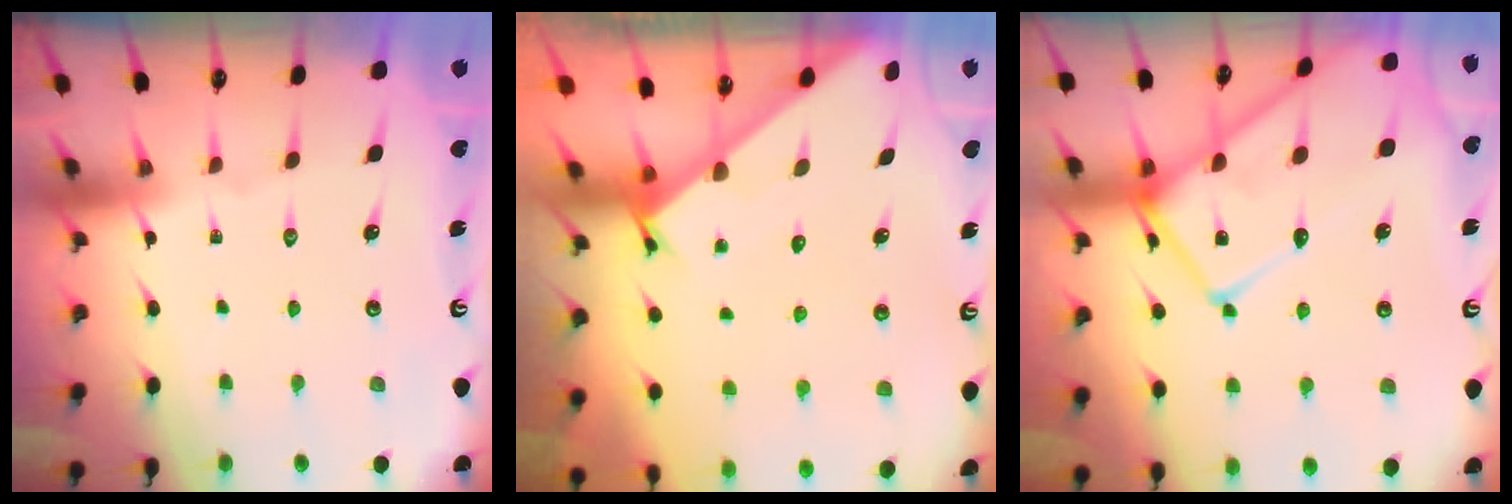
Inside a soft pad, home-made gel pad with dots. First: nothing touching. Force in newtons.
{"total": 3.5, "press": 3.5, "slide": 0.4}
{"total": 18.5, "press": 18.5, "slide": 1.6}